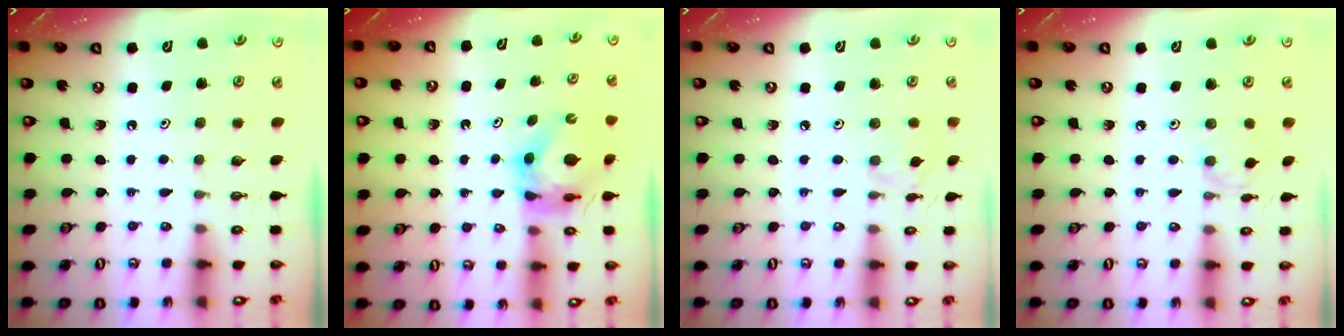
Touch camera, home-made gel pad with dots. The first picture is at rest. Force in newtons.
{"total": 5.0, "press": 4.9, "slide": 0.4}
{"total": 4.8, "press": 4.7, "slide": 0.7}
{"total": 3.0, "press": 3.0, "slide": 0.5}